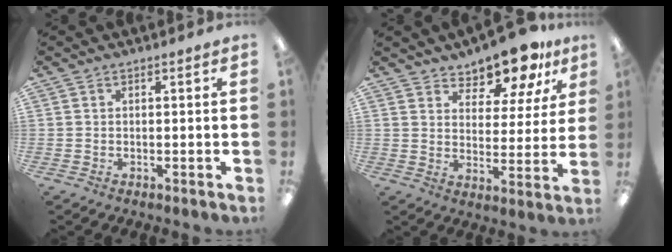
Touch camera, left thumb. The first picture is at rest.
{"total": 11.8, "force": [10.5, 4.0, 3.7], "torque": [-0.057, -0.078, 0.192]}